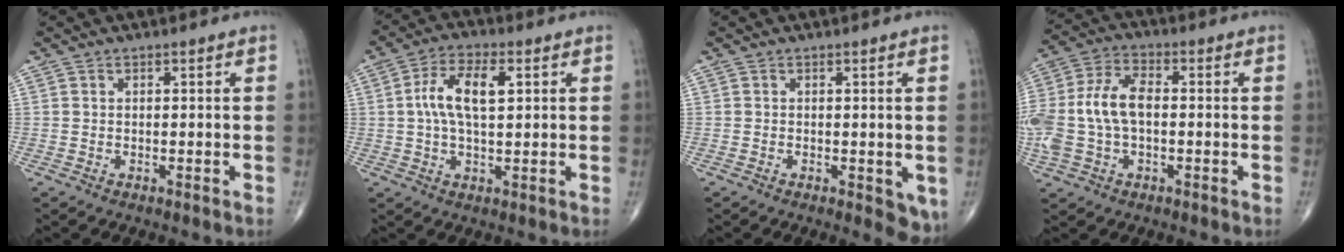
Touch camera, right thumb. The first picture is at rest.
{"total": 9.2, "force": [1.8, 4.1, 8.0], "torque": [-0.157, 0.013, 0.028]}
{"total": 4.2, "force": [-0.8, 1.9, 3.7], "torque": [-0.029, -0.008, -0.011]}
{"total": 13.8, "force": [-0.6, 8.2, 11.0], "torque": [-0.251, 0.029, -0.014]}